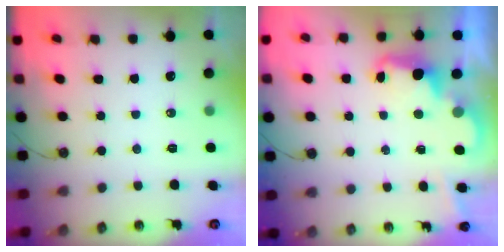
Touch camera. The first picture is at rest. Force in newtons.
{"total": 2.5, "press": 2.4, "slide": 0.5}